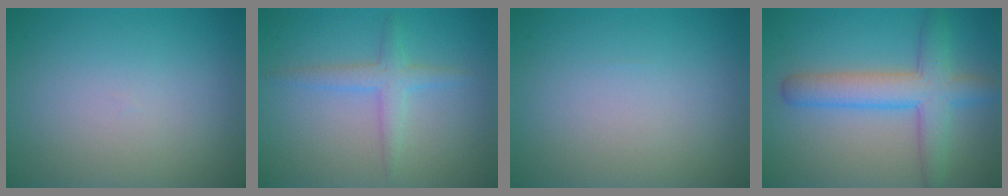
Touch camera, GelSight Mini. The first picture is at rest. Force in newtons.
{"total": 2.3, "press": 2.3, "slide": 0.1}
{"total": 0.0}
{"total": 5.6, "press": 5.6, "slide": 0.1}